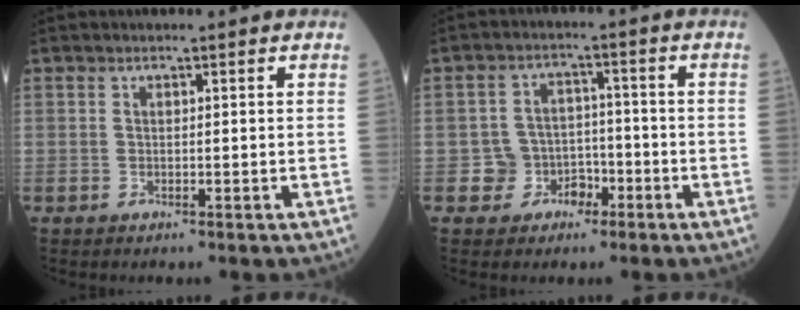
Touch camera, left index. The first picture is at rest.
{"total": 4.8, "force": [-2.1, 4.3, 0.5], "torque": [0.001, 0.016, -0.032]}